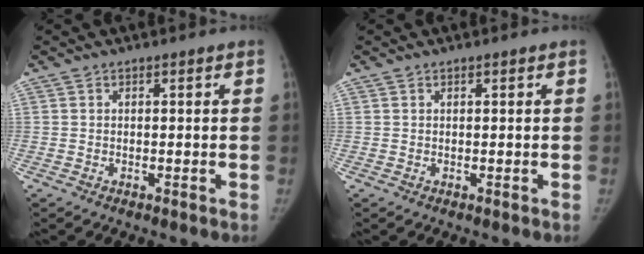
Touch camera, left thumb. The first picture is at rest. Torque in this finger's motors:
{"motor_torque": [-0.56, 0.00, -0.13, -0.07, 0.04]}